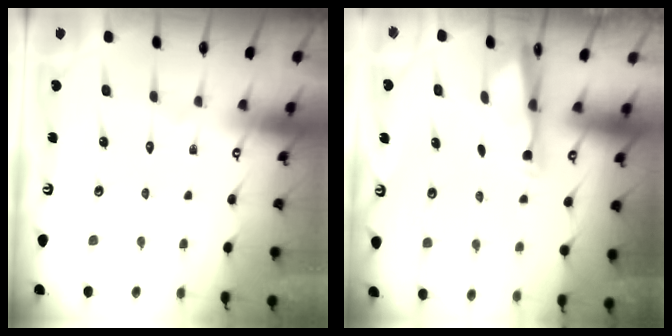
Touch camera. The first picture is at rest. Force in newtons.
{"total": 2.9, "press": 2.8, "slide": 0.5}